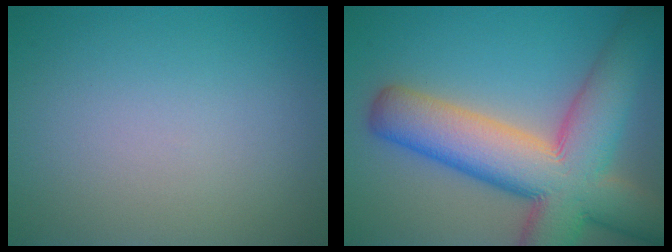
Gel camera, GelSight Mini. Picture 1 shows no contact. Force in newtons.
{"total": 12.9, "press": 12.9, "slide": 0.6}